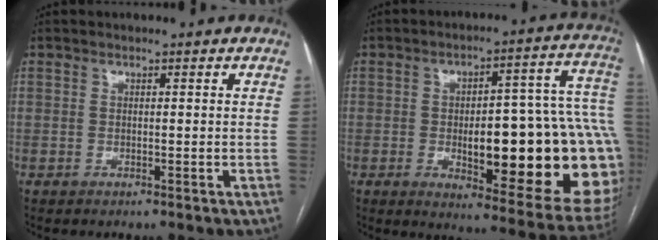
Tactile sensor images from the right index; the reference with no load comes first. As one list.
[{"total": 27.2, "force": [-3.6, 6.7, 26.1], "torque": [-0.250, 0.029, -0.026]}]